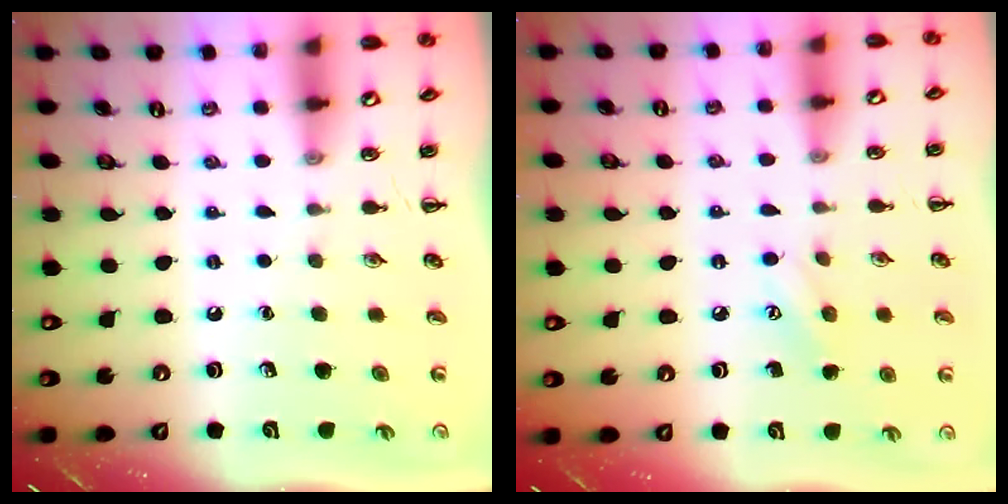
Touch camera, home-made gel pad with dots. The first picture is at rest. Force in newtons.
{"total": 5.9, "press": 5.8, "slide": 1.4}